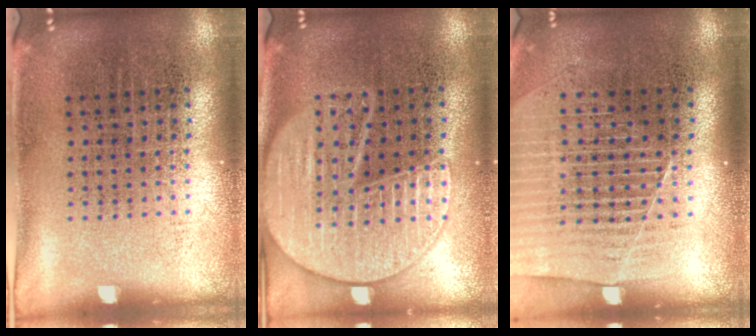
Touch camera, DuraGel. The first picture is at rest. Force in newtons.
{"total": 2.7, "press": 2.7, "slide": 0.2}
{"total": 1.6, "press": 1.5, "slide": 0.4}